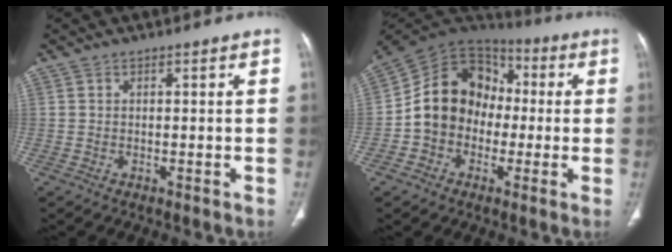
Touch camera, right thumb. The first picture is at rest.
{"total": 15.1, "force": [-1.5, 12.6, 8.2], "torque": [-0.104, 0.040, -0.039]}